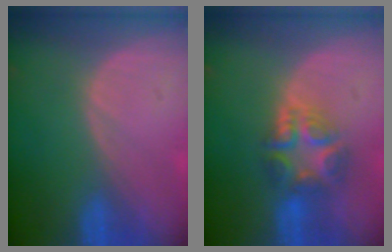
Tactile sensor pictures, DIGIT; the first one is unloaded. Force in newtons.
{"total": 7.6, "press": 6.5, "slide": 3.8}